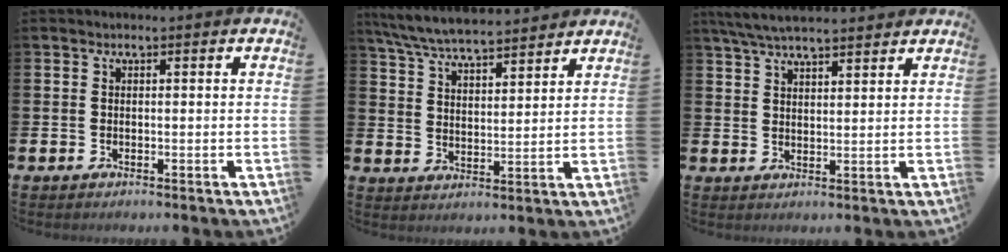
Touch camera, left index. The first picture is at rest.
{"total": 6.7, "force": [6.4, 0.6, 1.6], "torque": [-0.061, -0.034, 0.117]}
{"total": 5.5, "force": [5.2, 0.7, 1.8], "torque": [-0.056, -0.012, 0.097]}